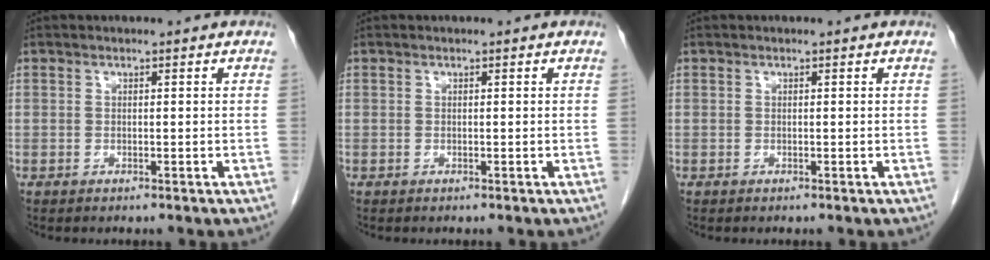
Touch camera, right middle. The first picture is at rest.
{"total": 0.0}
{"total": 0.0}